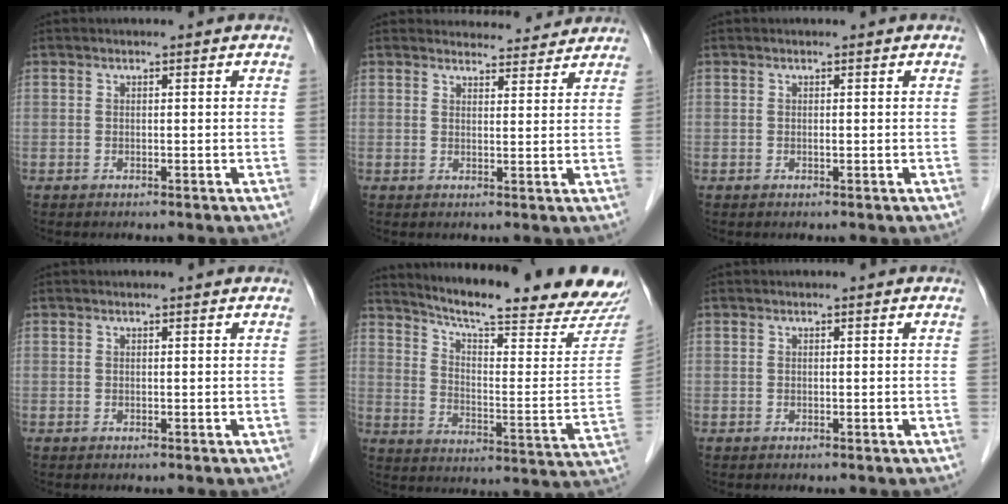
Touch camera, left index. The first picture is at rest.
{"total": 6.3, "force": [6.2, 1.5, 0.3], "torque": [0.004, 0.004, 0.067]}
{"total": 0.0}
{"total": 0.7, "force": [0.7, 0.1, 0.1], "torque": [-0.006, 0.005, 0.008]}
{"total": 25.7, "force": [23.6, 1.1, 10.2], "torque": [-0.158, -0.091, 0.302]}
{"total": 0.0}